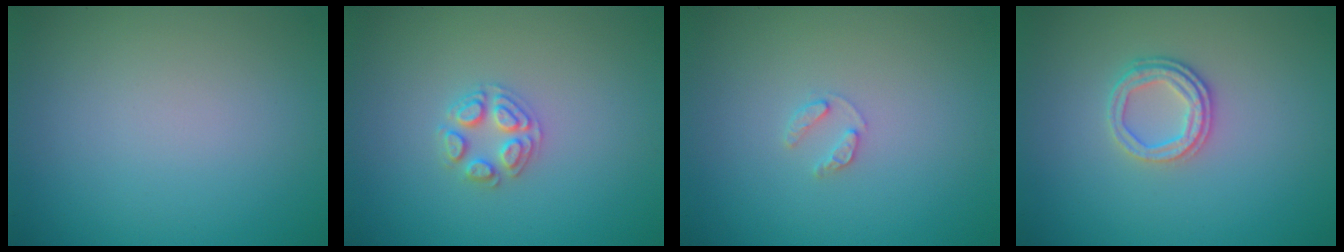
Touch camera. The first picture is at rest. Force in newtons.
{"total": 2.5, "press": 2.5, "slide": 0.3}
{"total": 1.1, "press": 1.1, "slide": 0.2}
{"total": 2.6, "press": 2.3, "slide": 1.1}